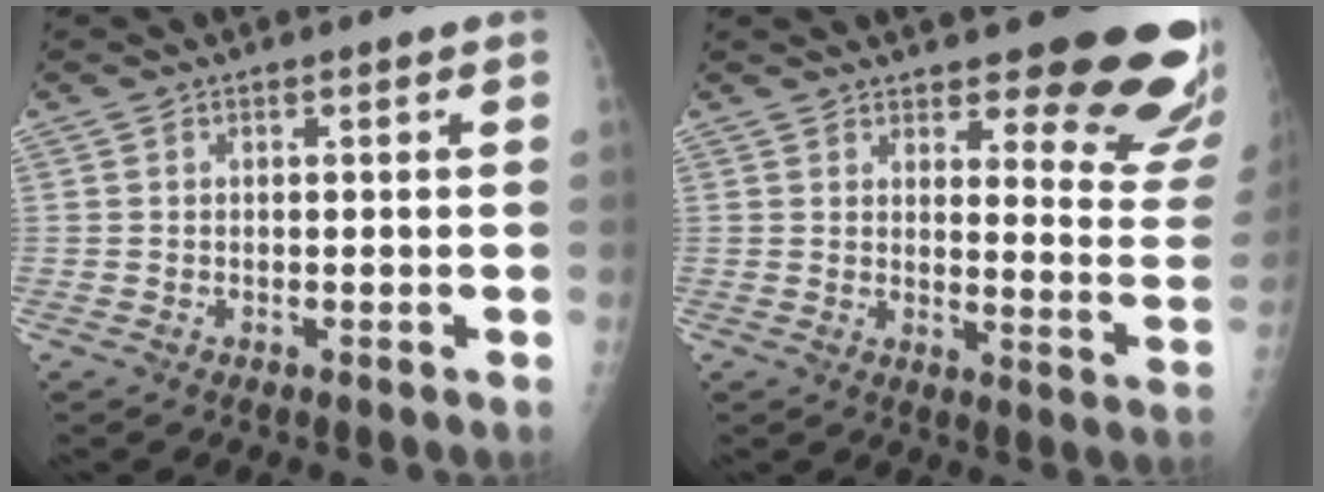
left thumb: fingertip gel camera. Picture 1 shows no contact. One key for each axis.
{"total": 19.4, "fx": 14.6, "fy": 5.2, "fz": 11.7, "tx": -0.104, "ty": -0.102, "tz": 0.168}